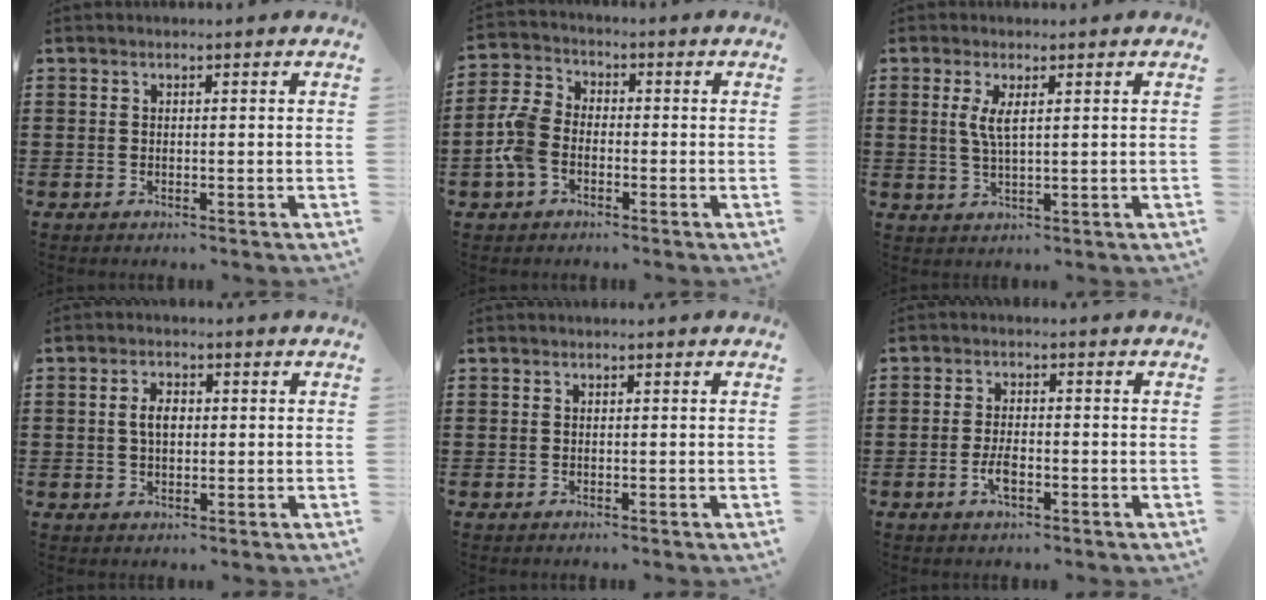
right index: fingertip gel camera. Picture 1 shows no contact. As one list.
[{"total": 6.3, "force": [-2.1, 4.1, 4.2], "torque": [-0.126, 0.000, -0.052]}, {"total": 3.4, "force": [1.0, 0.8, 3.2], "torque": [-0.066, 0.003, 0.016]}, {"total": 3.3, "force": [0.3, 1.8, 2.7], "torque": [-0.055, 0.008, 0.004]}, {"total": 0.0}, {"total": 3.3, "force": [-1.4, 1.1, 2.7], "torque": [-0.062, -0.004, -0.028]}]